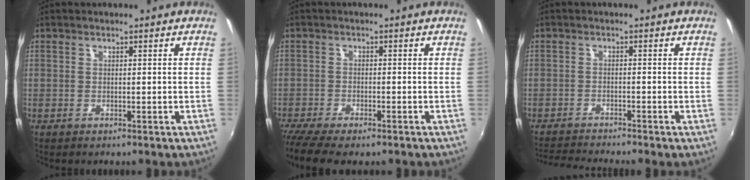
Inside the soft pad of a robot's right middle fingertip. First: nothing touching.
{"total": 7.9, "force": [-6.4, 1.5, 4.3], "torque": [-0.108, -0.041, -0.113]}
{"total": 5.2, "force": [-4.9, -0.9, 1.3], "torque": [-0.045, -0.015, -0.091]}